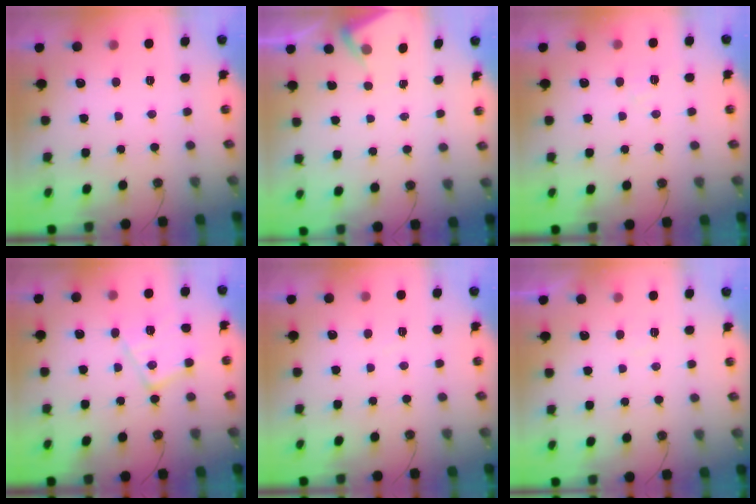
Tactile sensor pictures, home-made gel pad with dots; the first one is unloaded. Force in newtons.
{"total": 3.0, "press": 3.0, "slide": 0.5}
{"total": 8.8, "press": 8.8, "slide": 0.8}
{"total": 14.0, "press": 13.9, "slide": 1.1}
{"total": 2.6, "press": 2.6, "slide": 0.4}
{"total": 4.2, "press": 4.1, "slide": 0.7}